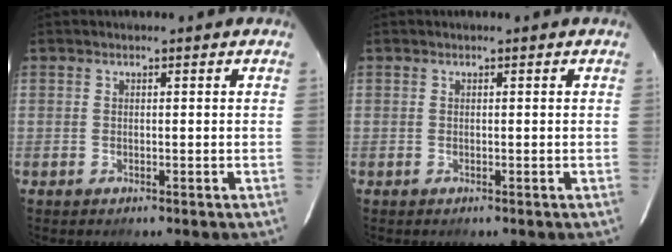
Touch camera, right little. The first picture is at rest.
{"total": 0.0}